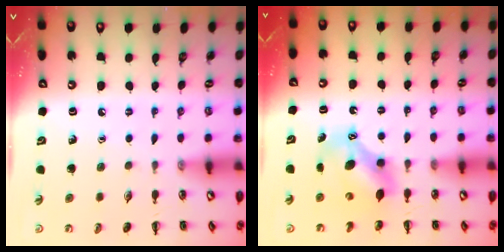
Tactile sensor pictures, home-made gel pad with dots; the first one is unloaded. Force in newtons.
{"total": 7.1, "press": 7.1, "slide": 1.0}